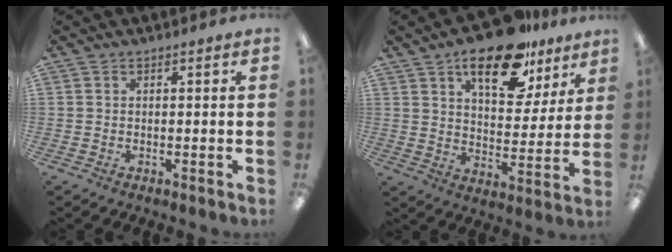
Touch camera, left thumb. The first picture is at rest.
{"total": 18.0, "force": [12.0, 8.0, 10.7], "torque": [-0.151, -0.058, 0.199]}